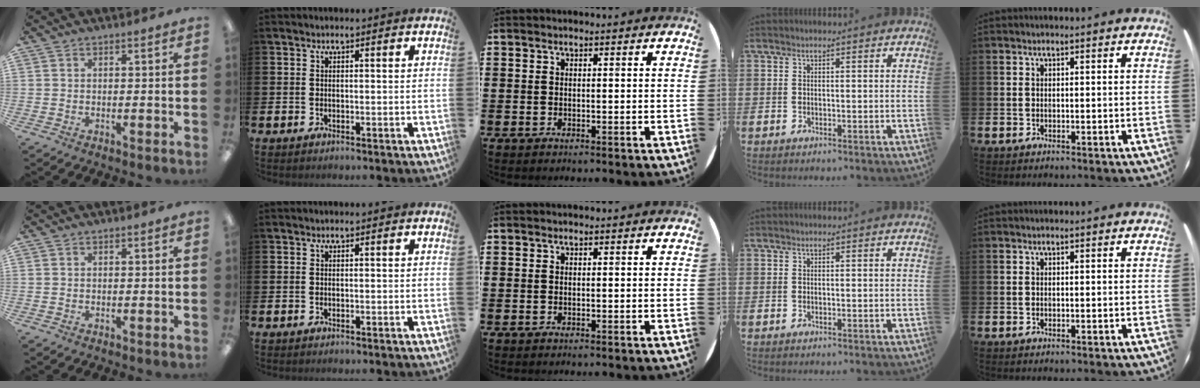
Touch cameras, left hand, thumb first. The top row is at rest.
{}